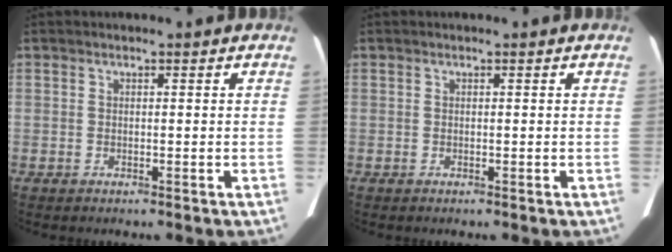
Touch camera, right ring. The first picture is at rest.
{"total": 0.0}